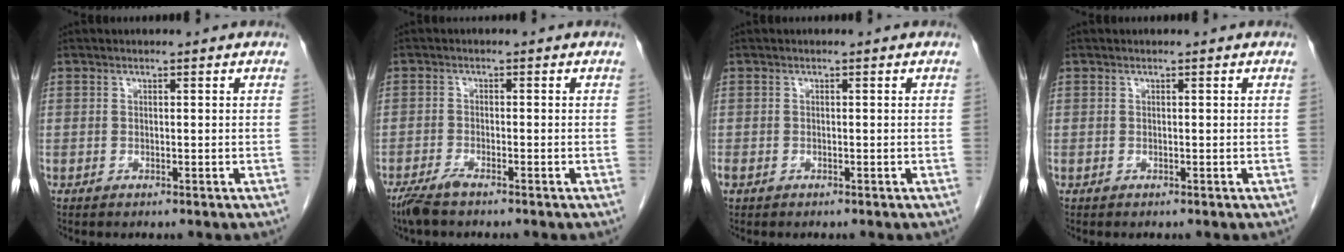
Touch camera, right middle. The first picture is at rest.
{"total": 3.3, "force": [-2.6, 0.4, 1.9], "torque": [-0.045, -0.007, -0.052]}
{"total": 0.7, "force": [-0.4, 0.5, 0.4], "torque": [-0.013, -0.001, -0.005]}
{"total": 0.0}